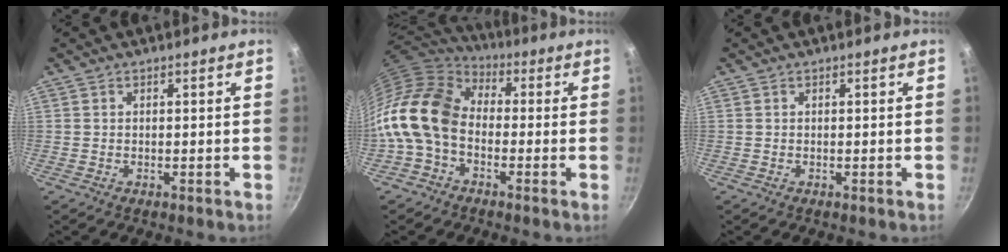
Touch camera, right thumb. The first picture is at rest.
{"total": 15.5, "force": [-2.6, 10.8, 10.8], "torque": [-0.191, 0.041, -0.074]}
{"total": 0.0}